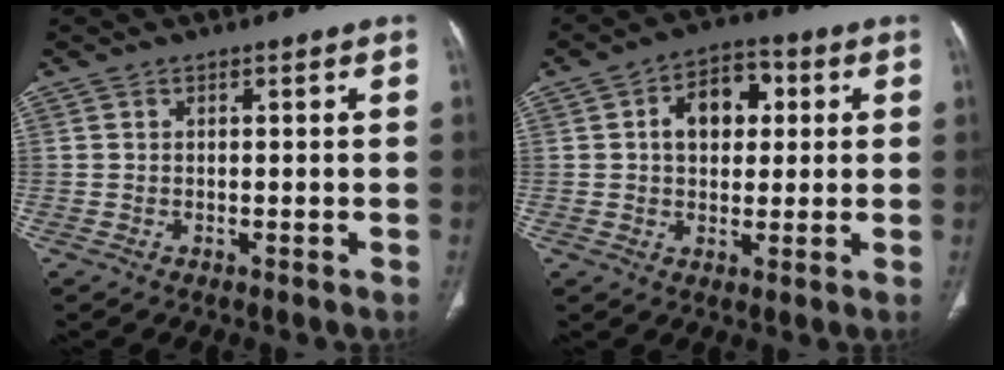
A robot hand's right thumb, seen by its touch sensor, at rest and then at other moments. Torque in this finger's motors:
{"motor_torque": [0.35, 1.92, 0.89, 0.32, 0.04]}